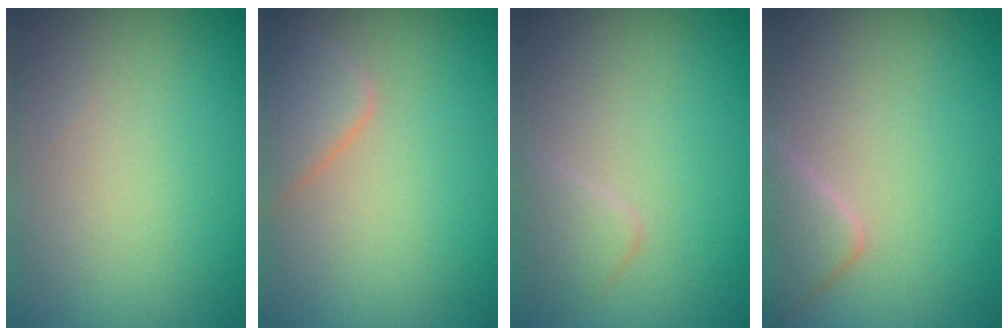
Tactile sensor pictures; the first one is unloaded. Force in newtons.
{"total": 2.3, "press": 2.3, "slide": 0.1}
{"total": 1.6, "press": 1.6, "slide": 0.1}
{"total": 2.7, "press": 2.7, "slide": 0.2}